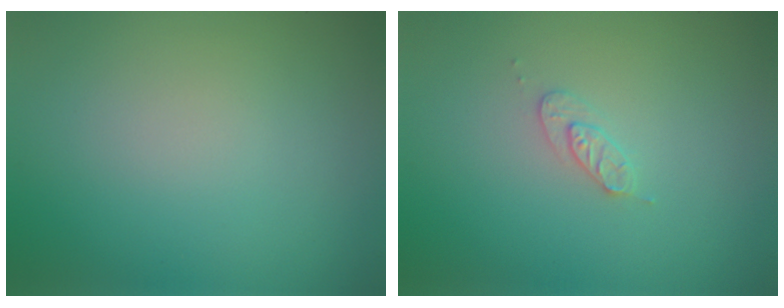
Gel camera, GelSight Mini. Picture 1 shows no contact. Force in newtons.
{"total": 1.4, "press": 1.4, "slide": 0.2}